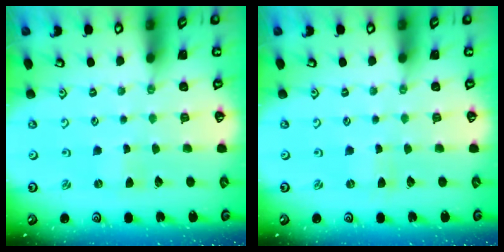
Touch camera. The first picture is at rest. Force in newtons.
{"total": 0.0}